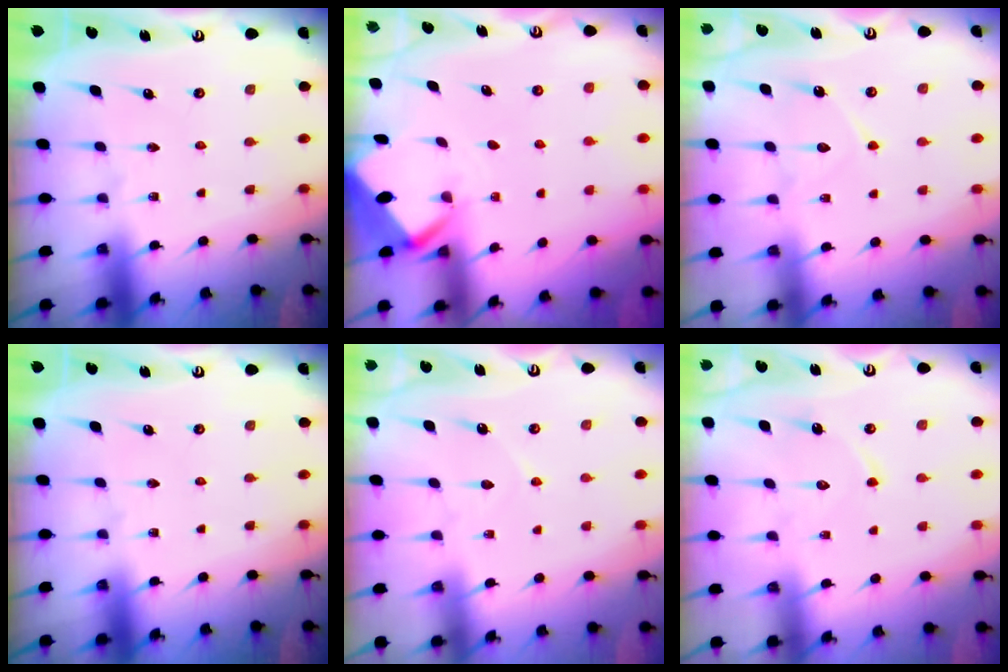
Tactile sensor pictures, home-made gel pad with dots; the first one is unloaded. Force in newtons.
{"total": 2.5, "press": 2.5, "slide": 0.2}
{"total": 7.6, "press": 7.5, "slide": 0.8}
{"total": 0.0}
{"total": 3.3, "press": 3.3, "slide": 0.1}
{"total": 6.9, "press": 6.9, "slide": 0.5}